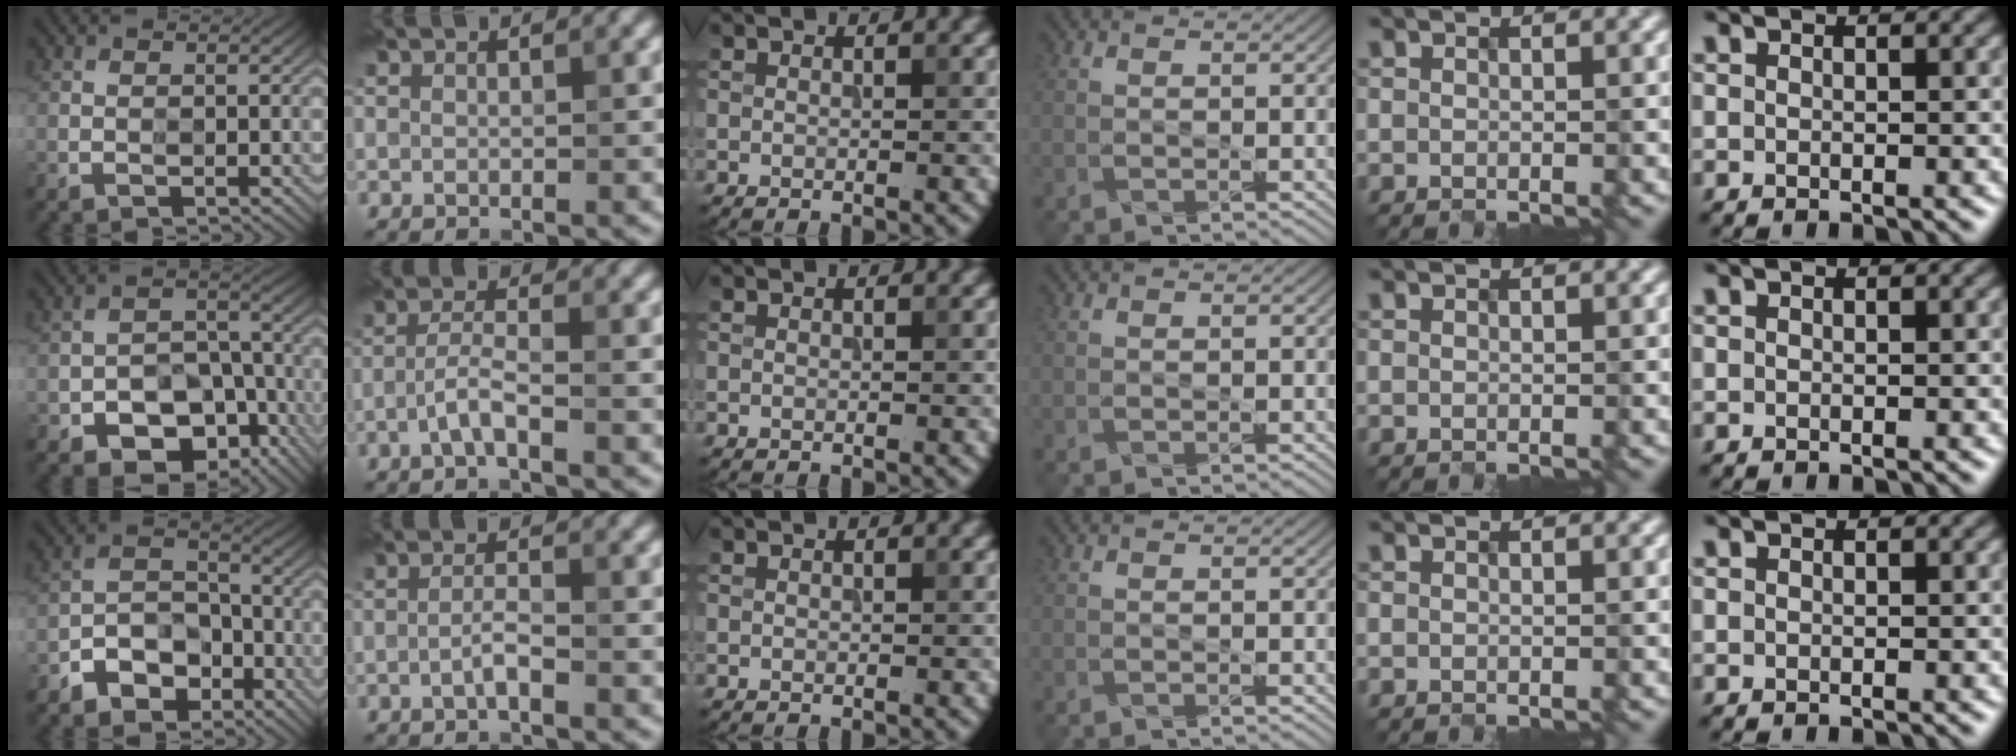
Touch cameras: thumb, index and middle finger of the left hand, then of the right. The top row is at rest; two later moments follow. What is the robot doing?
{"motion": "extract", "object": "file holder"}